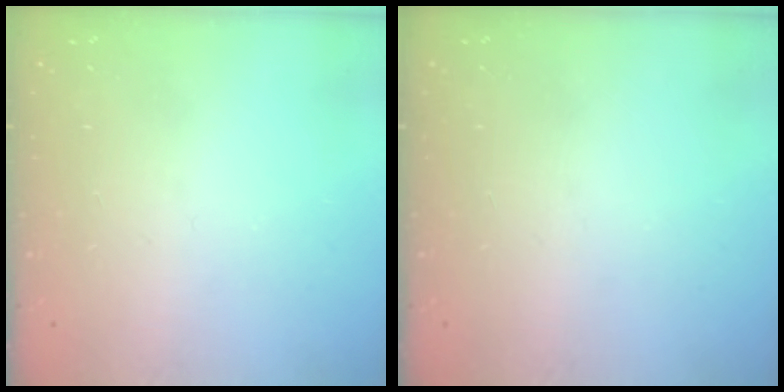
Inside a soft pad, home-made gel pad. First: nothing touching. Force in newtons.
{"total": 0.0}